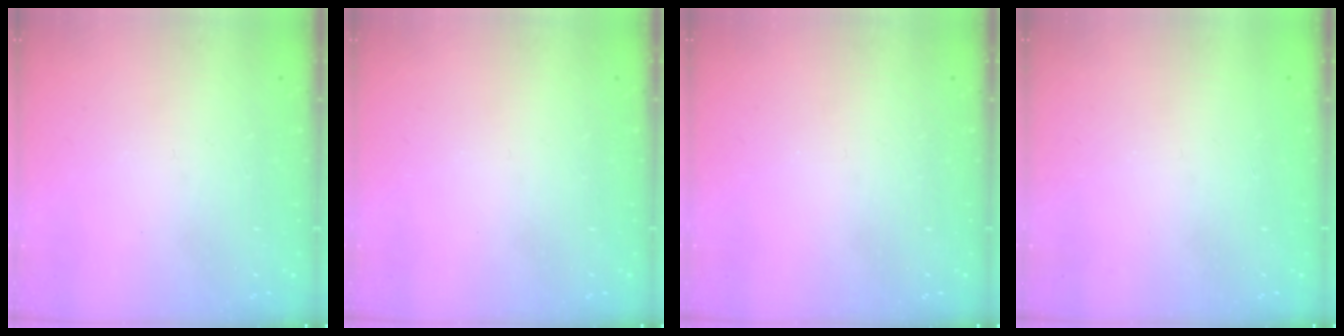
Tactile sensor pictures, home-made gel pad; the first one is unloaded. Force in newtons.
{"total": 0.0}
{"total": 0.0}
{"total": 1.0, "press": 0.9, "slide": 0.1}